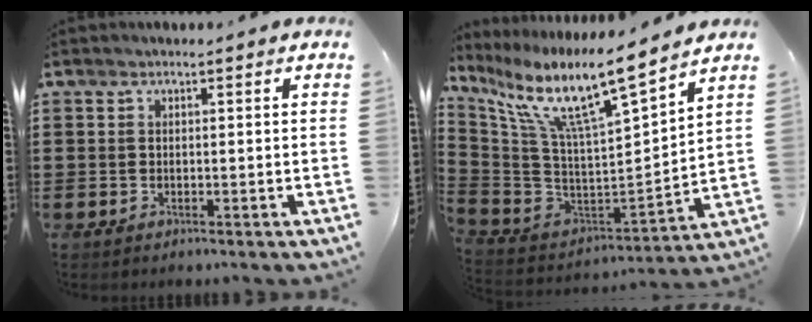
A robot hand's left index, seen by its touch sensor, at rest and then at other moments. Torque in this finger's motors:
{"motor_torque": [2.14, 0.00, 0.90, 0.21]}